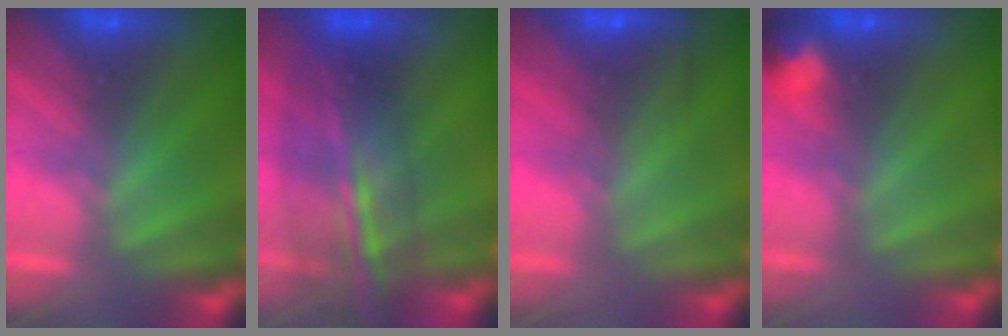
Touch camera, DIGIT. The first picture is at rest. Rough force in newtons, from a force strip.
{"total": 6.3}
{"total": 2.4}
{"total": 2.8}